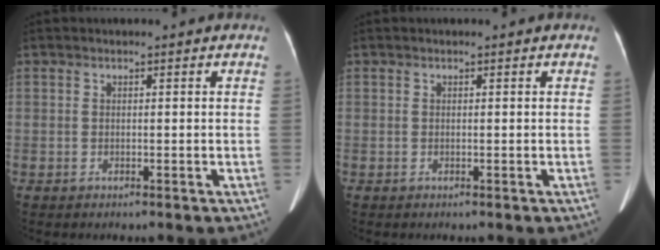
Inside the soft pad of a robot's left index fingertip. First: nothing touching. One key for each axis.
{"total": 0.0}